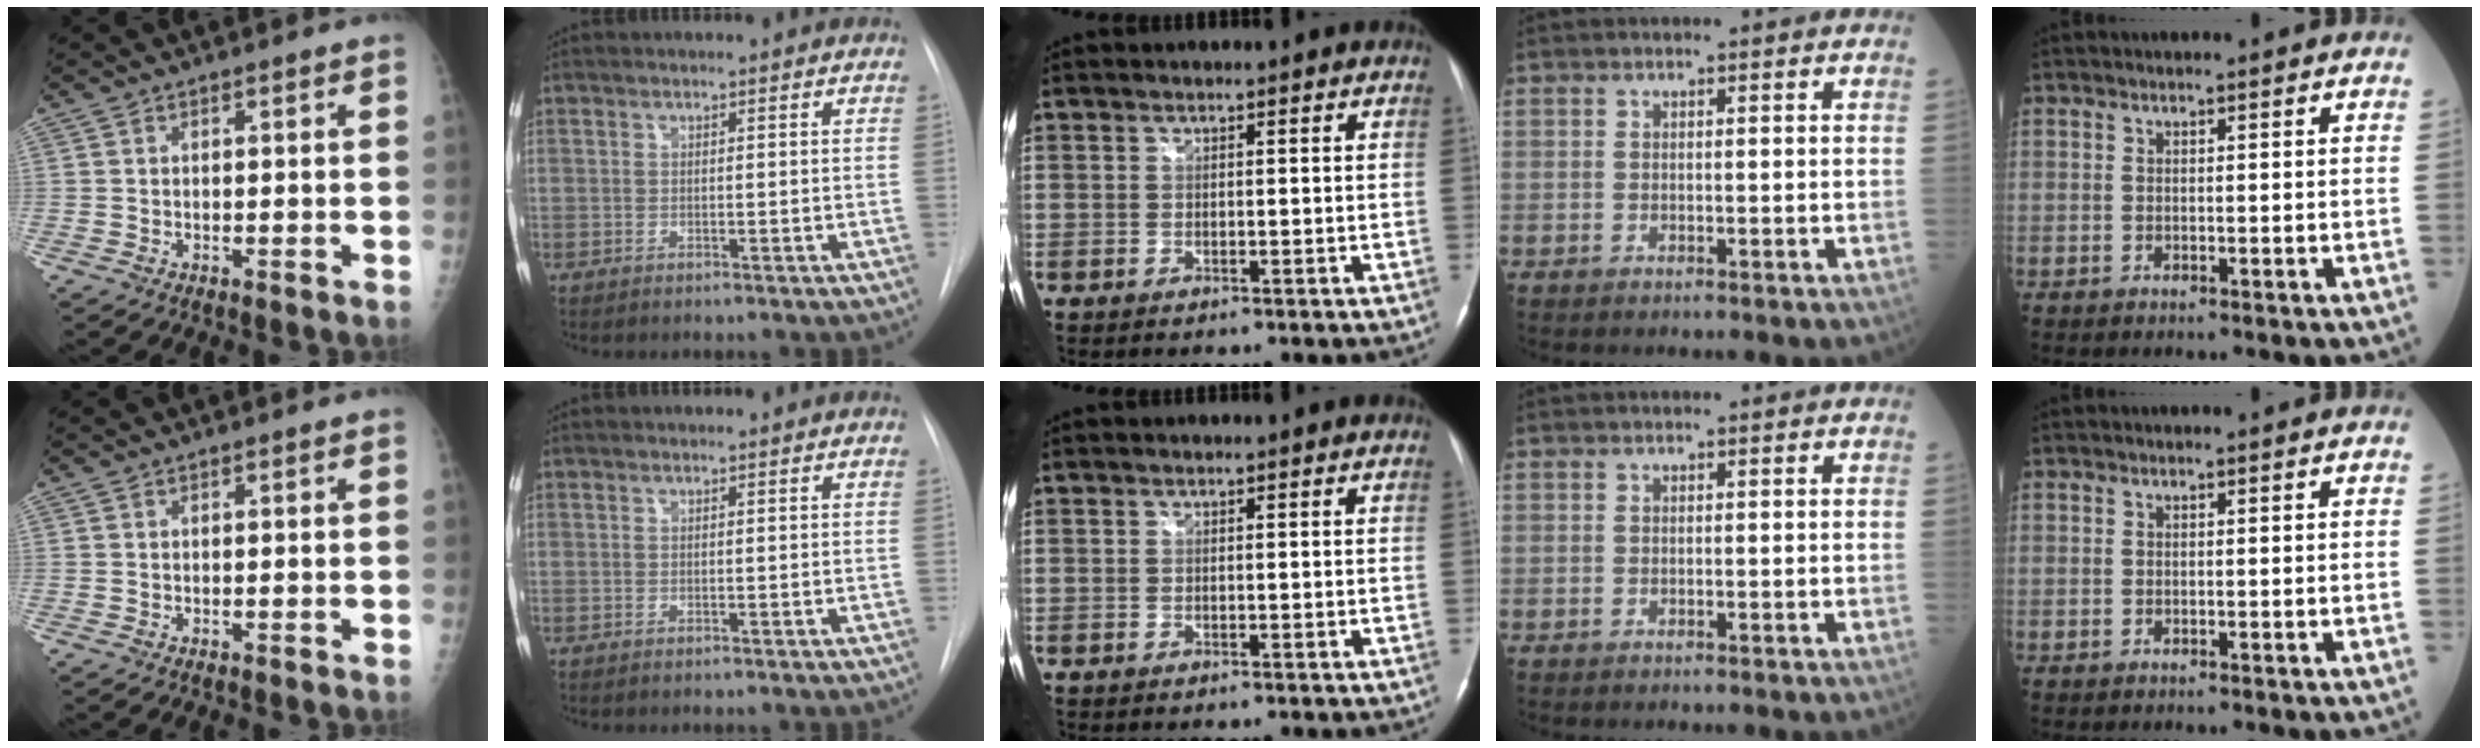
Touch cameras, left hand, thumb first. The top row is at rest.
{}